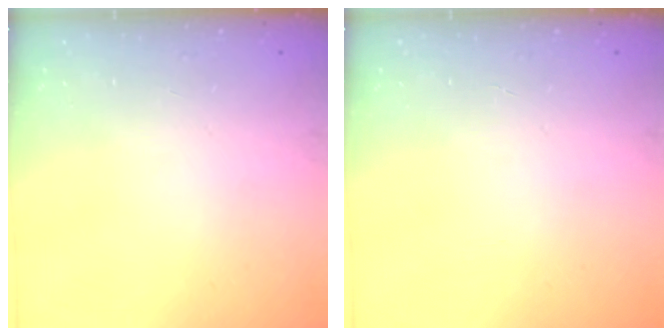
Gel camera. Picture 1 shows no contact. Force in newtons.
{"total": 0.0}